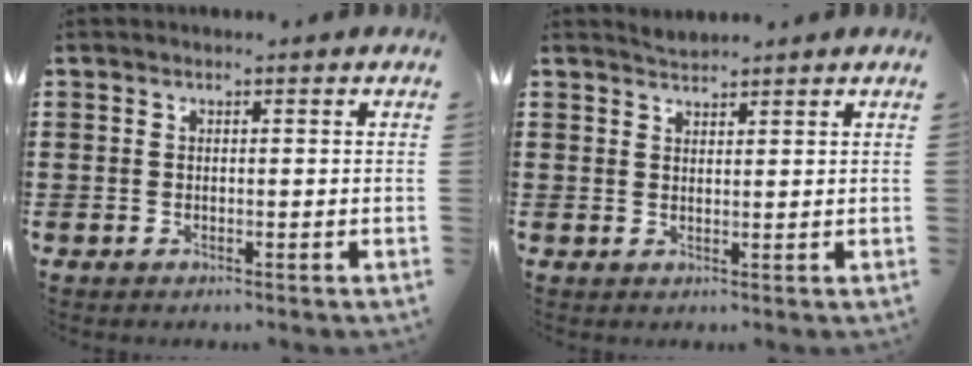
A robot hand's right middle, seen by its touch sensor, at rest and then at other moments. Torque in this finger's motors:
{"motor_torque": [0.00, -0.05, 0.02, -0.01]}